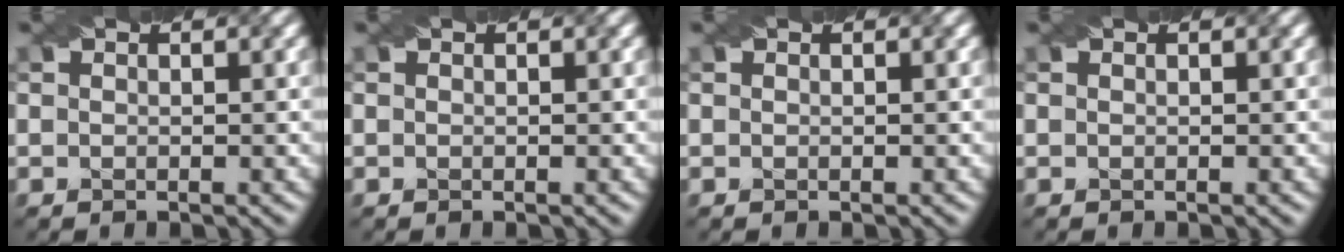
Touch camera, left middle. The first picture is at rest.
{"total": 0.0}
{"total": 0.0}
{"total": 0.0}